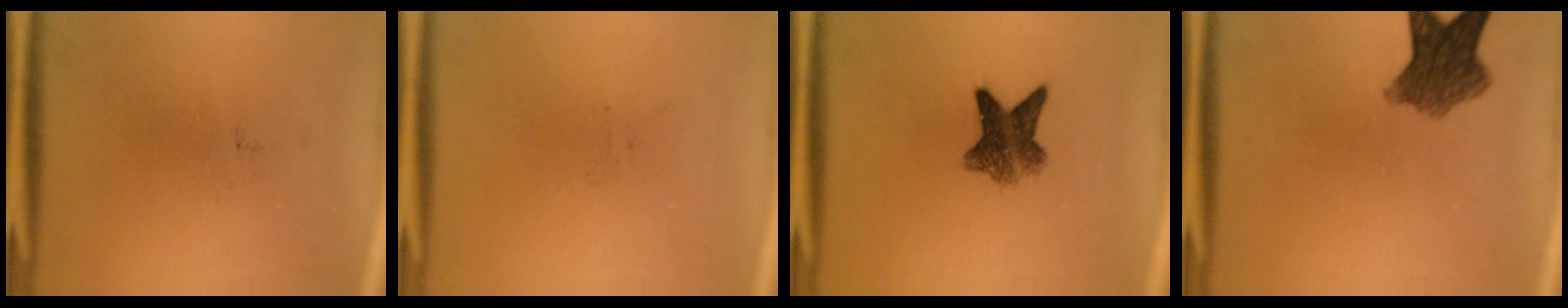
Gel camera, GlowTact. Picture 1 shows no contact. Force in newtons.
{"total": 0.0}
{"total": 6.9}
{"total": 8.0}